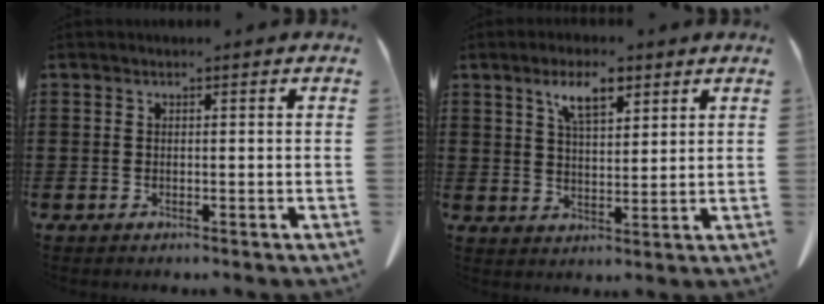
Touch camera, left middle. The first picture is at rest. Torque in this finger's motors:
{"motor_torque": [1.35, -0.55, 0.59, 0.12]}